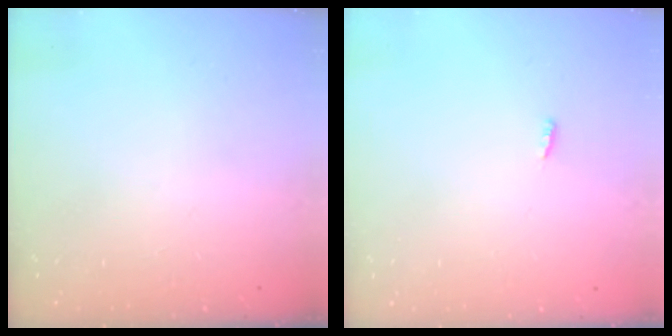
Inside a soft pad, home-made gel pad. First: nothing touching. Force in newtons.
{"total": 2.8, "press": 2.7, "slide": 0.8}